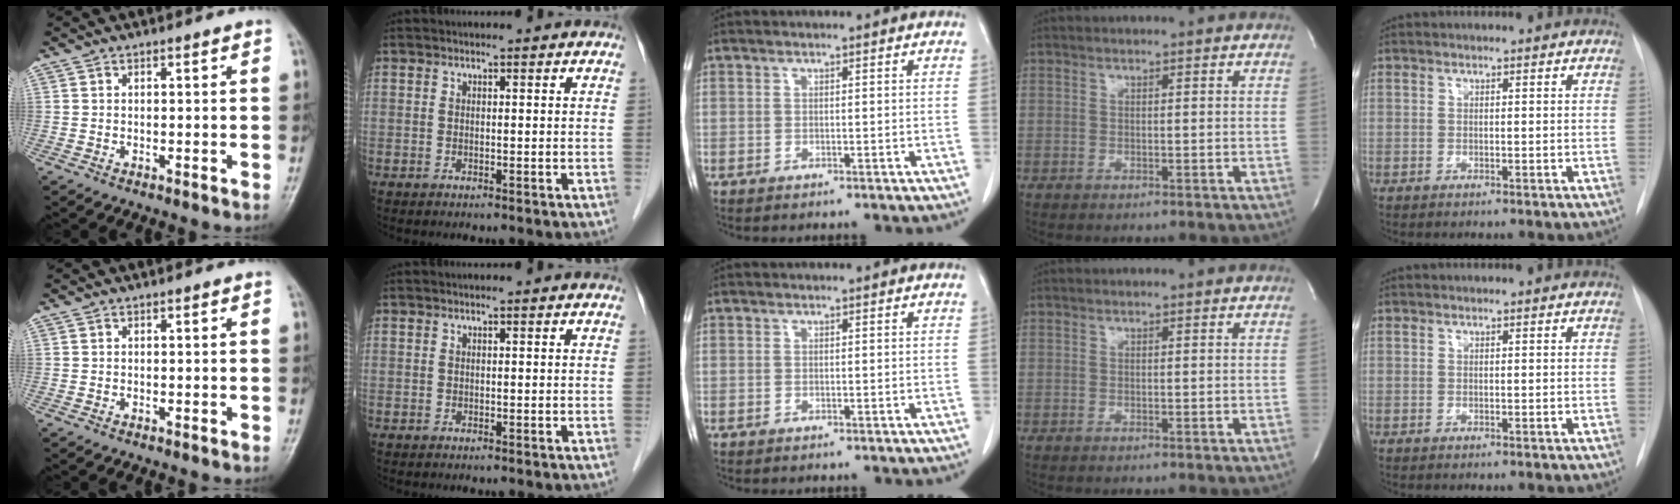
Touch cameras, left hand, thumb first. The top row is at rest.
{}